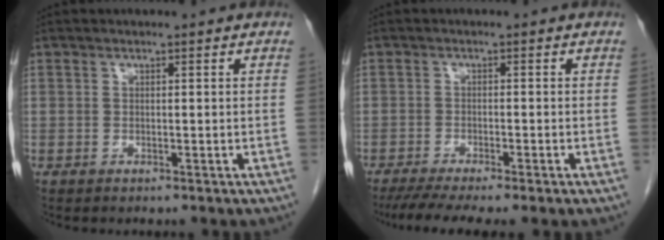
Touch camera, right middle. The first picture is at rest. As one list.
[{"total": 7.1, "force": [-5.5, 0.1, 4.5], "torque": [-0.065, -0.013, -0.087]}]